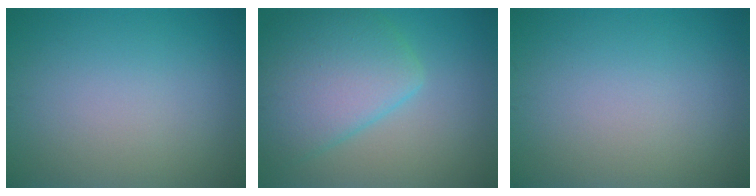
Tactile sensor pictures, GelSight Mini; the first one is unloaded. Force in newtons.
{"total": 7.0, "press": 7.0, "slide": 0.5}
{"total": 0.0}